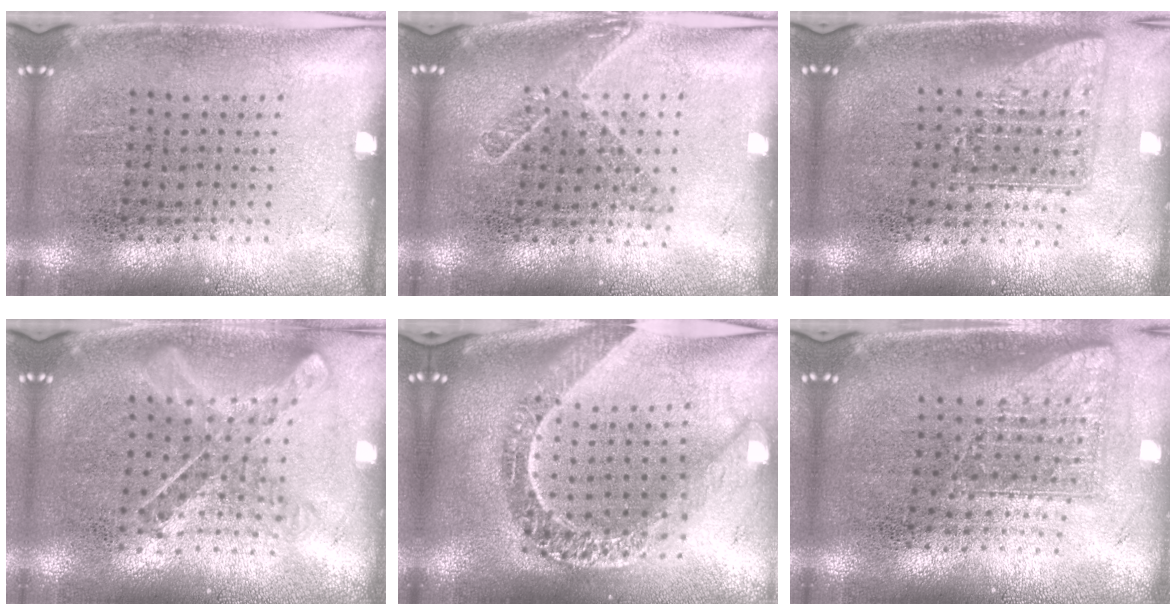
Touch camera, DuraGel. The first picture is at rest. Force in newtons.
{"total": 1.6, "press": 1.2, "slide": 1.0}
{"total": 1.6, "press": 1.2, "slide": 1.0}
{"total": 0.9, "press": 0.8, "slide": 0.2}
{"total": 2.9, "press": 2.2, "slide": 1.8}
{"total": 1.6, "press": 1.3, "slide": 1.0}